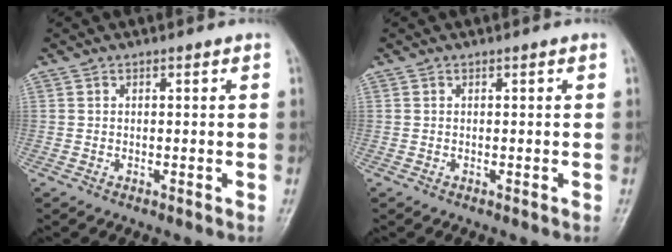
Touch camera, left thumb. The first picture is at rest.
{"total": 0.0}